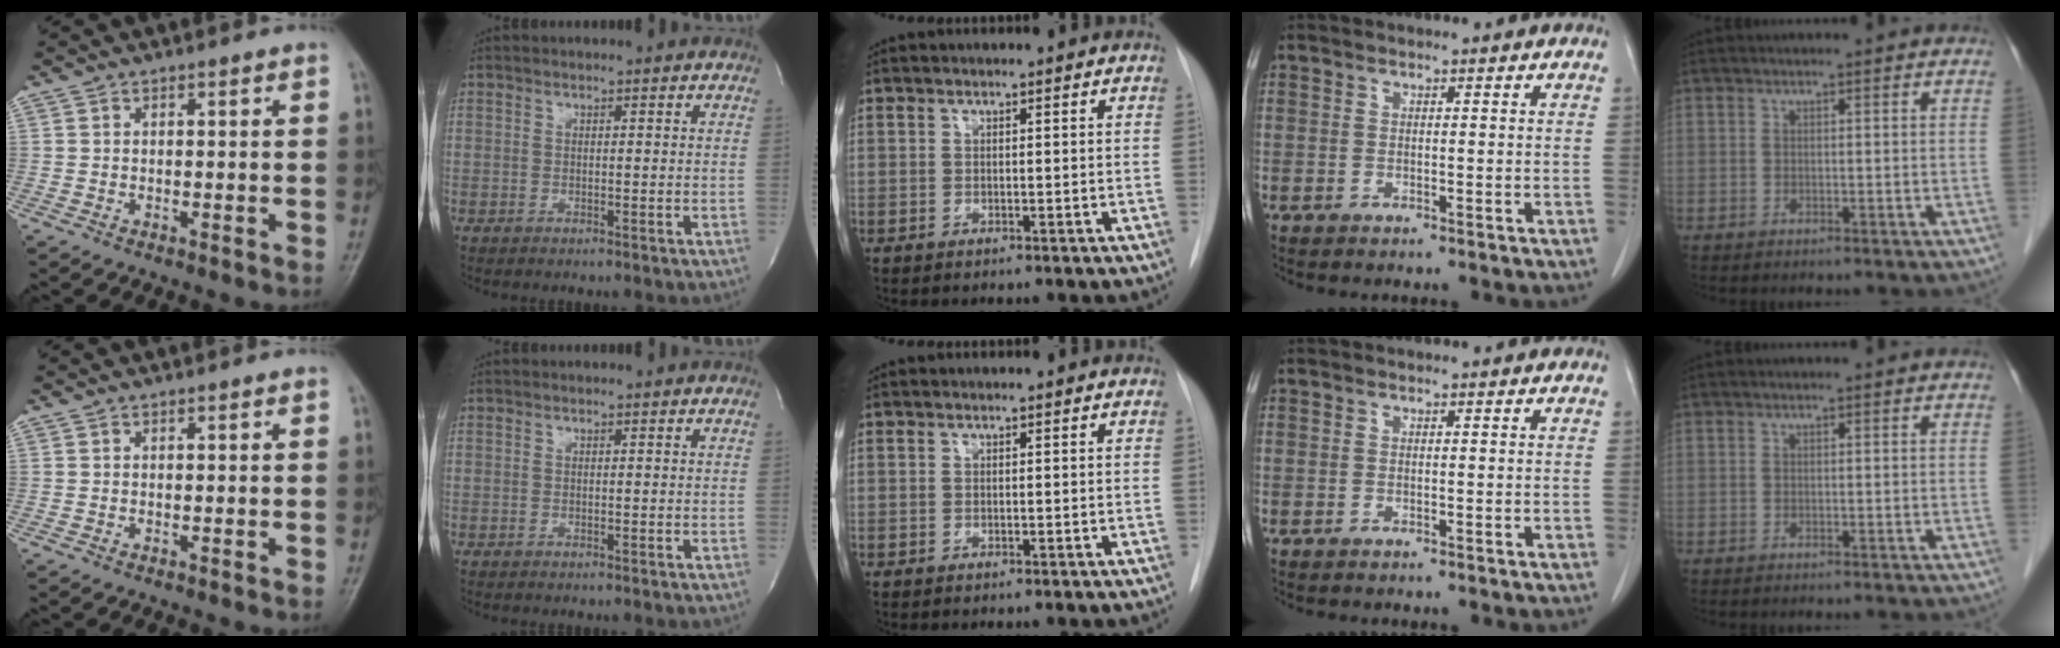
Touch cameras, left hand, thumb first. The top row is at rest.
{}